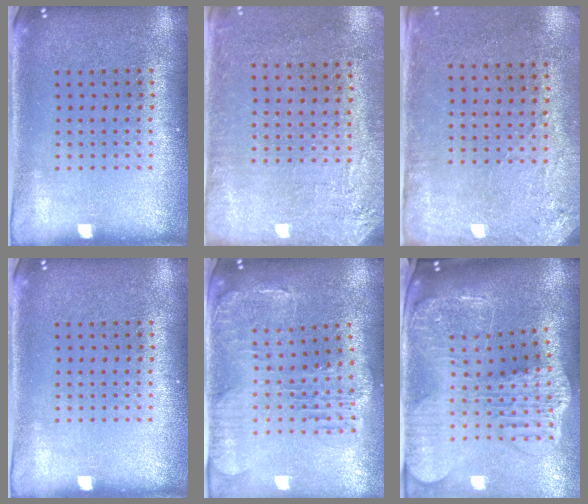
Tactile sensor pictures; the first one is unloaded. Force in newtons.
{"total": 2.7, "press": 2.3, "slide": 1.4}
{"total": 2.8, "press": 2.3, "slide": 1.6}
{"total": 0.0}
{"total": 1.6, "press": 1.5, "slide": 0.4}
{"total": 4.1, "press": 3.2, "slide": 2.6}